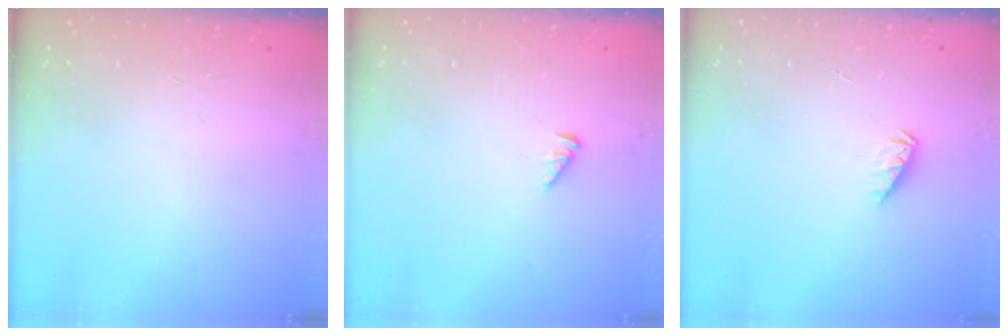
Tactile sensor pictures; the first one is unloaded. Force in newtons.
{"total": 2.2, "press": 2.1, "slide": 0.4}
{"total": 2.0, "press": 2.0, "slide": 0.2}